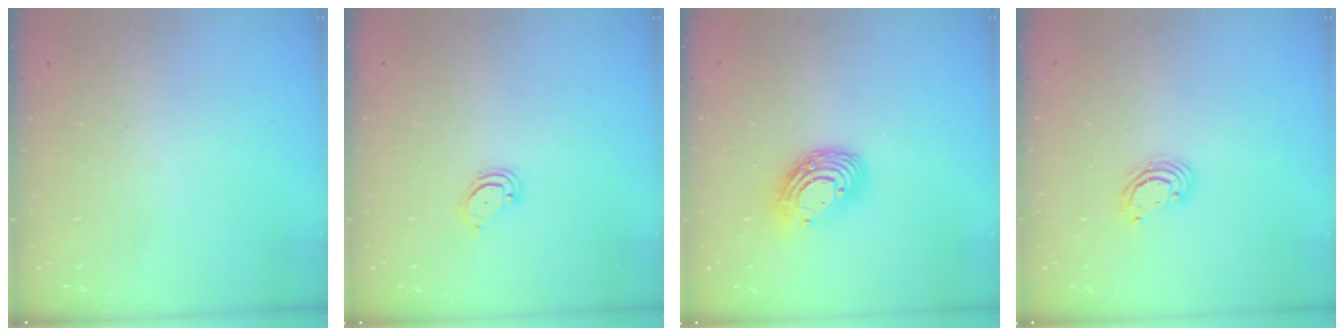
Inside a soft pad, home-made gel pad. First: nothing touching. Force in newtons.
{"total": 3.3, "press": 3.3, "slide": 0.3}
{"total": 11.6, "press": 11.5, "slide": 1.1}
{"total": 3.8, "press": 3.8, "slide": 0.3}